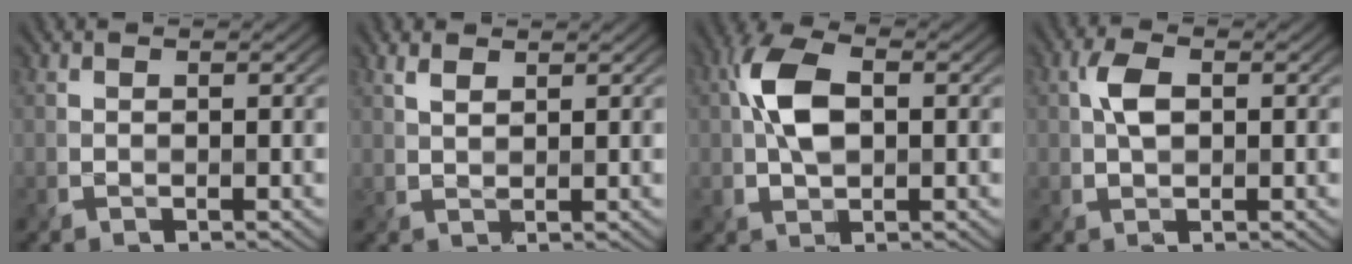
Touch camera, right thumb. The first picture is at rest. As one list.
[{"total": 1.6, "force": [1.2, 0.5, 0.9], "torque": [-0.022, 0.001, 0.032]}, {"total": 6.9, "force": [0.5, 3.9, 5.7], "torque": [-0.126, 0.011, 0.006]}, {"total": 3.1, "force": [0.2, 1.8, 2.5], "torque": [-0.056, 0.004, 0.003]}]